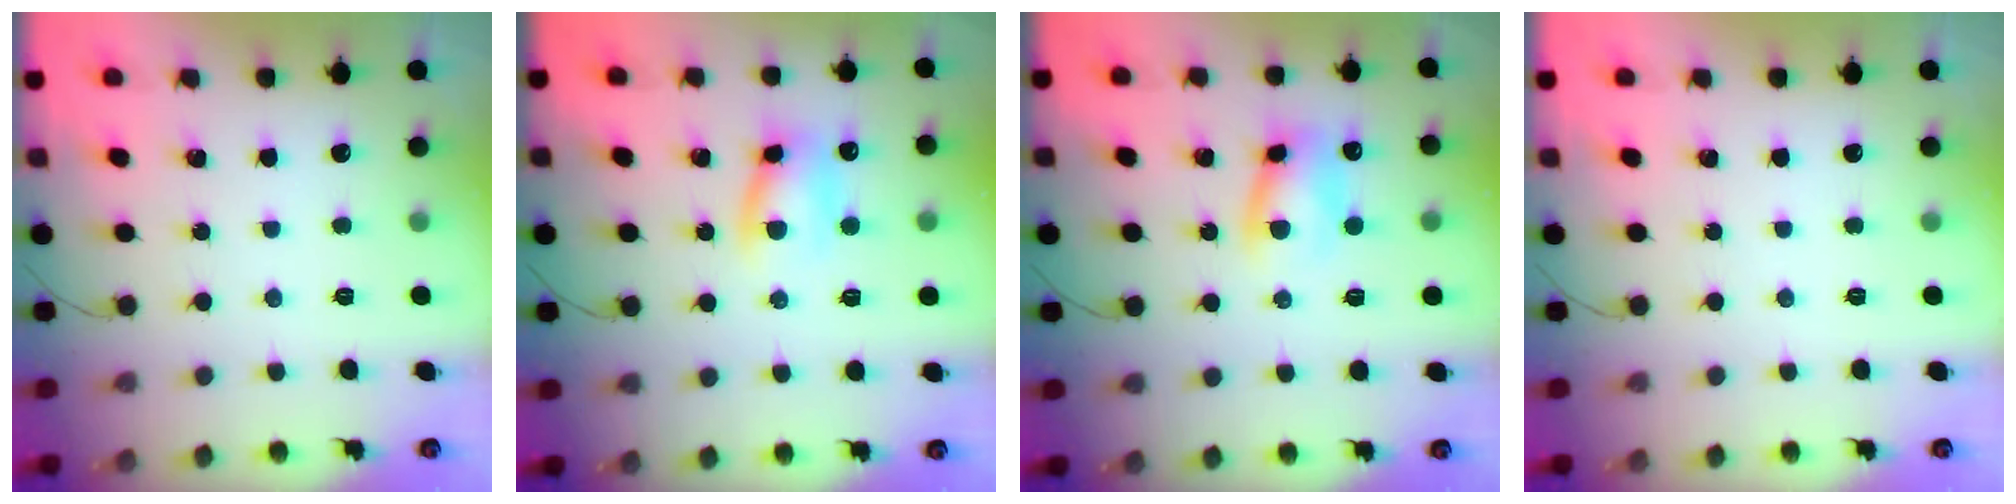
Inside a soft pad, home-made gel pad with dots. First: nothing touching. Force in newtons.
{"total": 8.4, "press": 8.3, "slide": 1.4}
{"total": 8.5, "press": 8.4, "slide": 1.2}
{"total": 0.0}